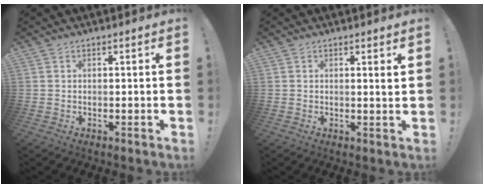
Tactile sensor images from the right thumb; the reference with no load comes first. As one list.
[{"total": 1.7, "force": [1.0, -0.3, 1.3], "torque": [-0.012, -0.009, 0.013]}]